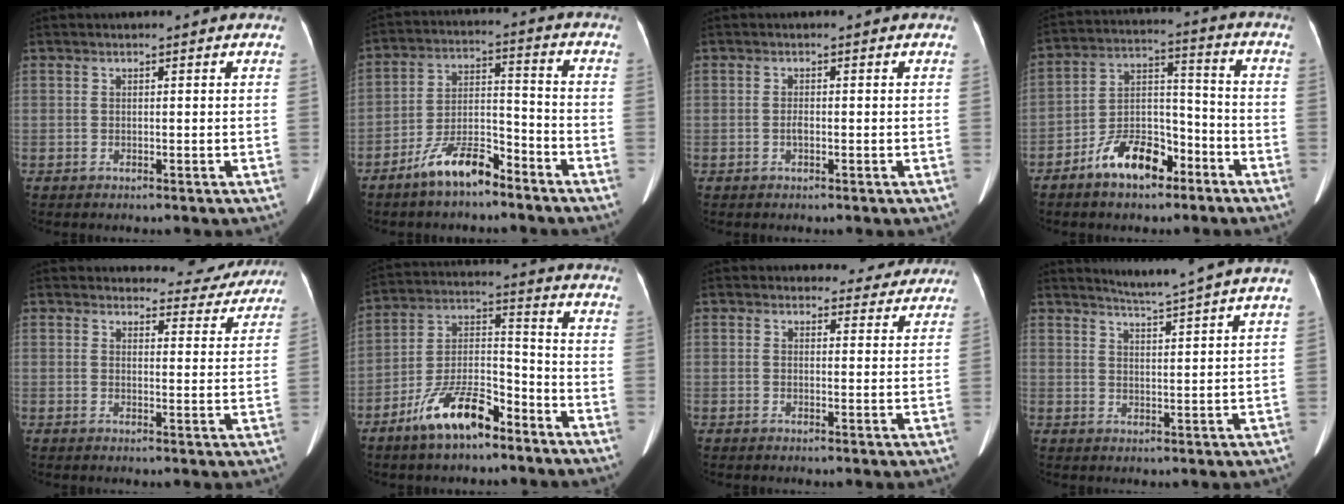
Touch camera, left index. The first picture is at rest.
{"total": 9.0, "force": [-6.9, 2.4, 5.2], "torque": [-0.105, -0.001, -0.128]}
{"total": 0.8, "force": [-0.4, 0.2, 0.7], "torque": [-0.016, -0.001, -0.006]}
{"total": 10.7, "force": [-6.9, 4.9, 6.5], "torque": [-0.129, 0.017, -0.122]}
{"total": 8.2, "force": [7.8, 2.5, 0.1], "torque": [0.020, -0.013, 0.075]}
{"total": 11.9, "force": [-8.0, 3.8, 7.9], "torque": [-0.160, 0.005, -0.147]}
{"total": 5.4, "force": [4.9, 2.3, -0.3], "torque": [0.020, -0.005, 0.039]}
{"total": 7.7, "force": [6.9, -2.0, 2.7], "torque": [-0.048, -0.008, 0.097]}